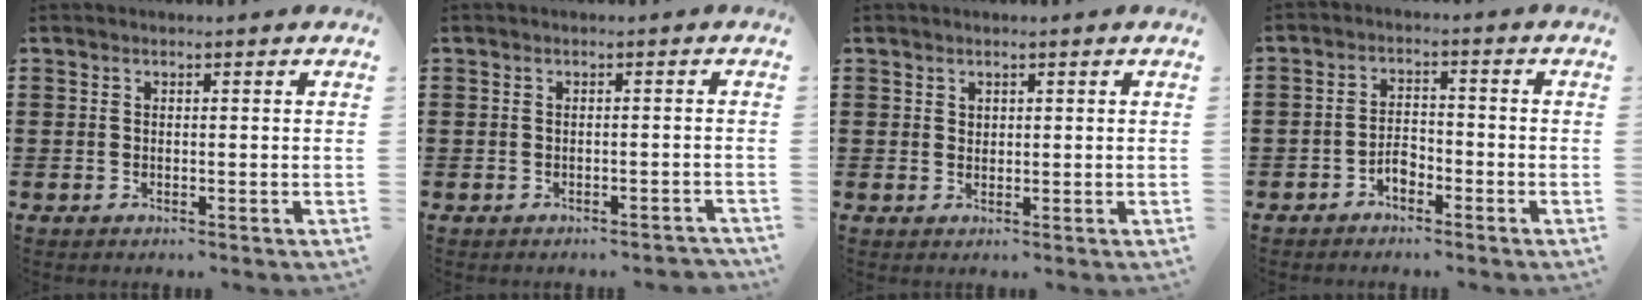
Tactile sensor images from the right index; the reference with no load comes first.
{"total": 1.1, "force": [-1.0, 0.0, 0.4], "torque": [-0.010, -0.003, -0.021]}
{"total": 1.0, "force": [0.8, 0.6, 0.2], "torque": [-0.004, 0.002, 0.016]}
{"total": 3.1, "force": [-2.0, 1.5, 1.7], "torque": [-0.035, 0.006, -0.041]}